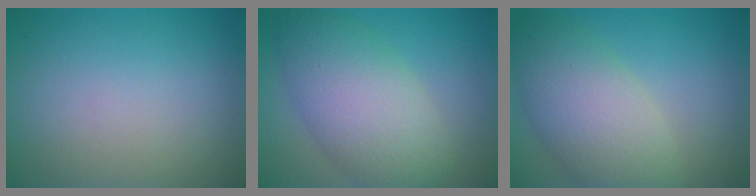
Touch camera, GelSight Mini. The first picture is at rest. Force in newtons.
{"total": 7.9, "press": 7.9, "slide": 0.1}
{"total": 7.0, "press": 7.0, "slide": 0.3}